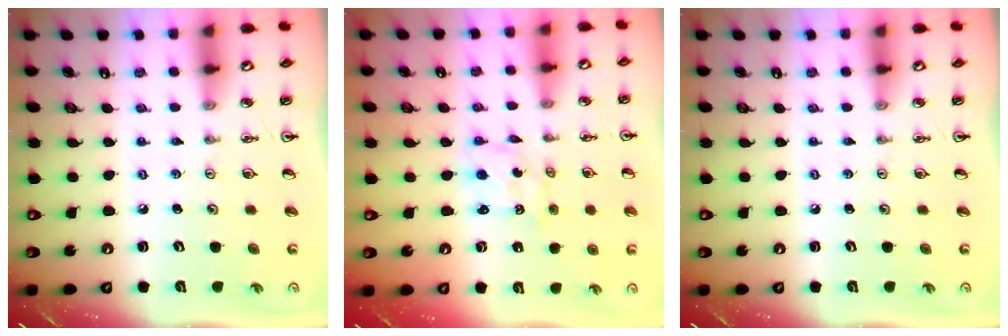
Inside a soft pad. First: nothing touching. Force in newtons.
{"total": 1.6, "press": 1.3, "slide": 0.8}
{"total": 0.0}